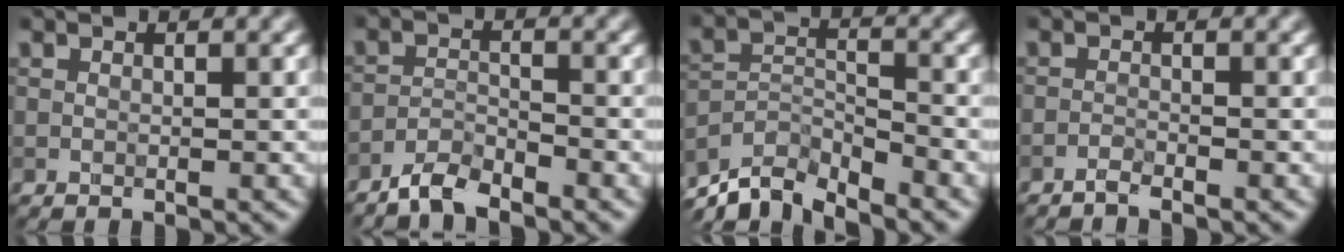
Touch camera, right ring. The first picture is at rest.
{"total": 3.0, "force": [-2.9, 0.2, 0.5], "torque": [-0.010, 0.002, -0.058]}
{"total": 6.2, "force": [-5.7, 1.5, 1.9], "torque": [-0.038, -0.011, -0.102]}
{"total": 1.3, "force": [-1.3, 0.2, 0.2], "torque": [0.004, 0.003, -0.026]}